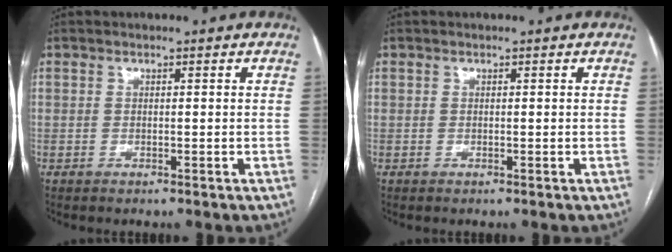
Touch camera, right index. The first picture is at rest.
{"total": 0.0}